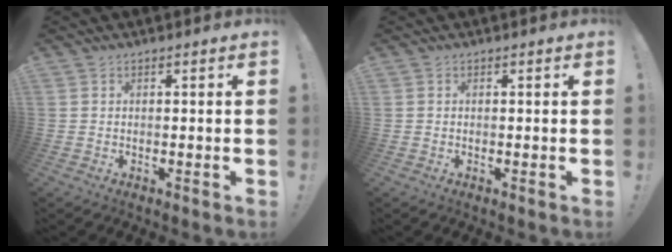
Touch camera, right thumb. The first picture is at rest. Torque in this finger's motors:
{"motor_torque": [-1.31, 1.13, 0.58, 0.50, 0.00]}